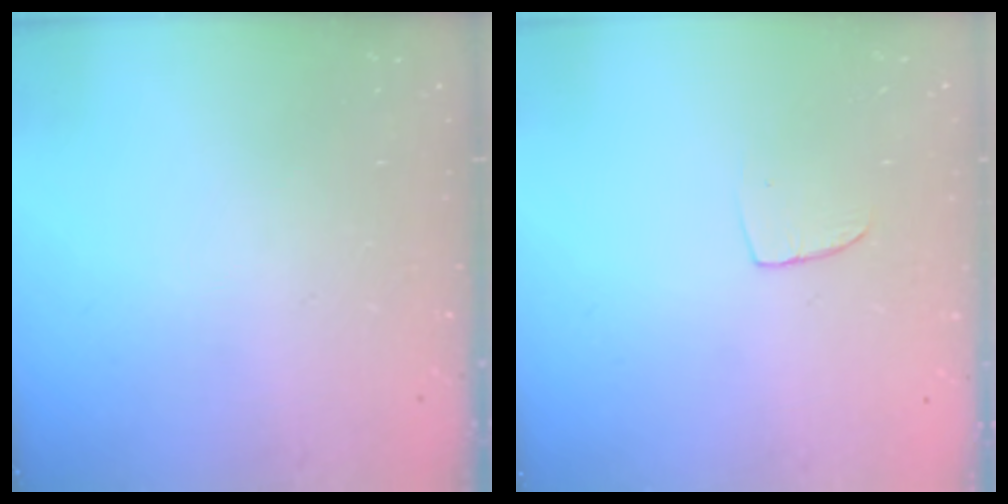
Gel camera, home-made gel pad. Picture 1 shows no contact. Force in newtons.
{"total": 3.1, "press": 3.1, "slide": 0.2}